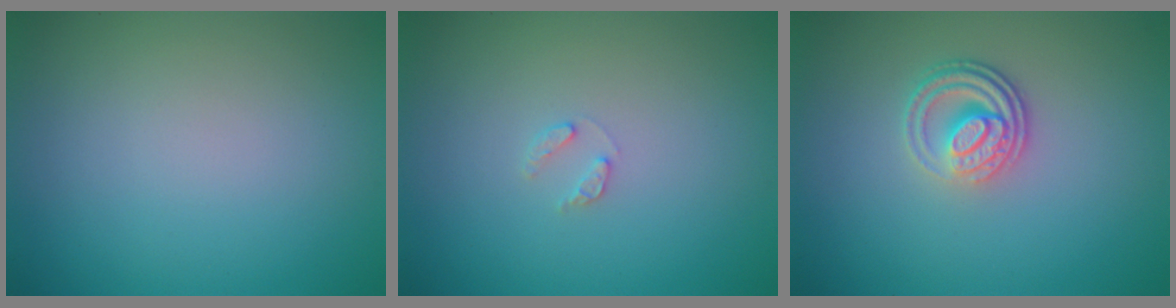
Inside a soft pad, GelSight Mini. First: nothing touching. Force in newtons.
{"total": 0.9, "press": 0.9, "slide": 0.2}
{"total": 3.4, "press": 2.6, "slide": 2.2}